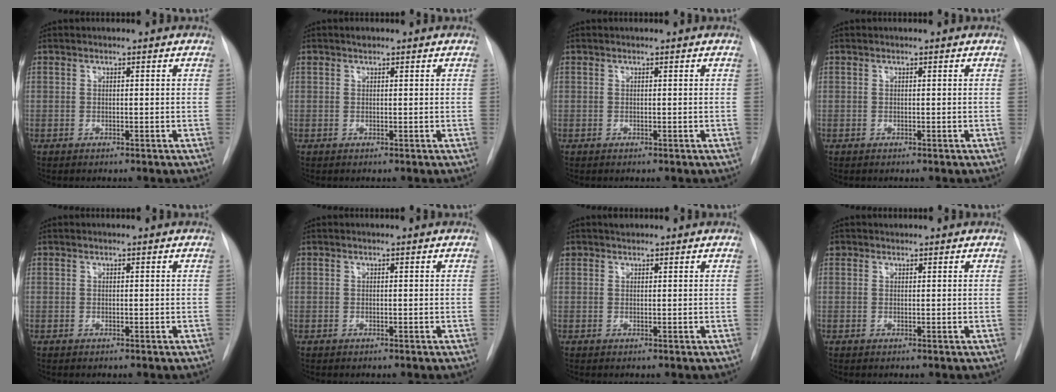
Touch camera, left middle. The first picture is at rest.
{"total": 0.8, "force": [0.6, 0.4, 0.3], "torque": [-0.009, 0.010, 0.011]}
{"total": 0.0}
{"total": 0.0}
{"total": 0.0}
{"total": 0.0}
{"total": 1.2, "force": [1.0, 0.7, 0.0], "torque": [-0.004, 0.013, 0.017]}
{"total": 0.9, "force": [0.6, 0.7, 0.0], "torque": [0.003, 0.011, 0.010]}